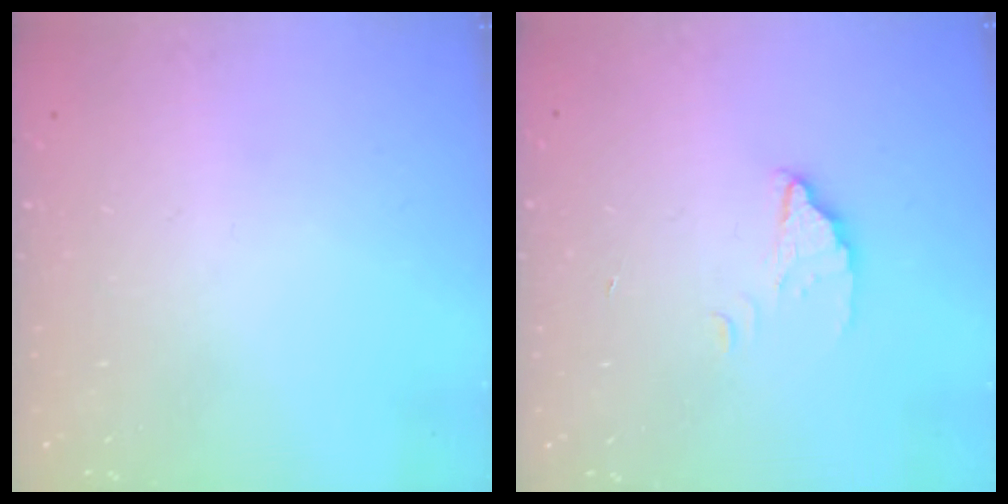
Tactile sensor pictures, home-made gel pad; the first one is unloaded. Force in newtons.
{"total": 1.7, "press": 1.7, "slide": 0.1}